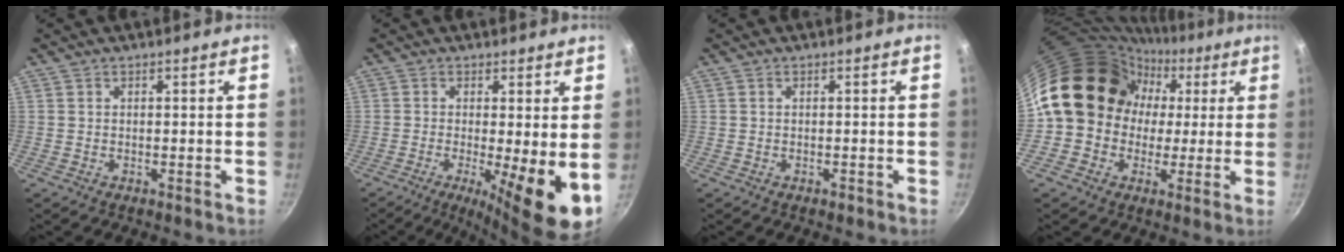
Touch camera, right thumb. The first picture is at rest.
{"total": 10.6, "force": [-1.6, 2.2, 10.2], "torque": [-0.148, -0.012, -0.022]}
{"total": 0.7, "force": [-0.4, 0.4, 0.4], "torque": [-0.007, 0.003, -0.005]}
{"total": 16.7, "force": [0.9, 14.8, 7.8], "torque": [-0.086, 0.046, 0.004]}